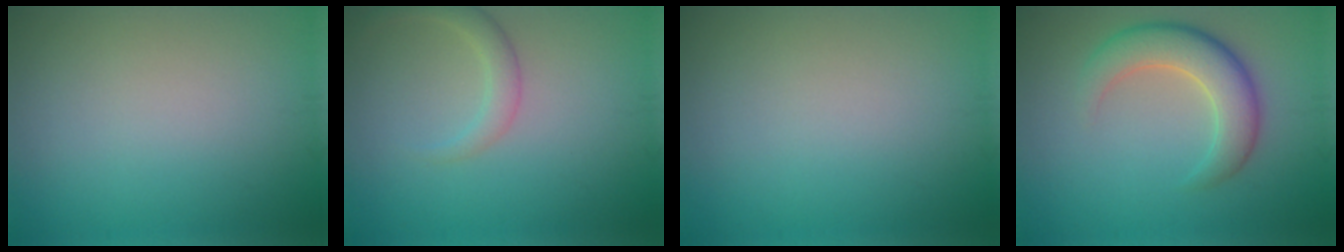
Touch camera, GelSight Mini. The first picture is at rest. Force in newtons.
{"total": 2.0, "press": 2.0, "slide": 0.0}
{"total": 0.0}
{"total": 5.4, "press": 5.4, "slide": 0.5}